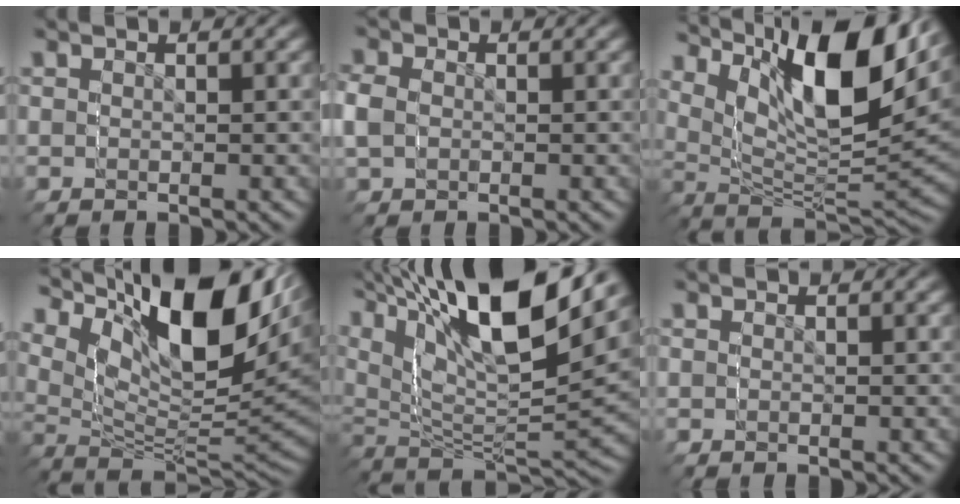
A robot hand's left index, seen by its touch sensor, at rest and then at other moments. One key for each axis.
{"total": 1.2, "fx": -0.3, "fy": 0.7, "fz": -0.9, "tx": 0.005, "ty": -0.020, "tz": 0.000}
{"total": 11.3, "fx": 6.3, "fy": 5.6, "fz": 7.5, "tx": -0.141, "ty": 0.027, "tz": 0.080}
{"total": 12.5, "fx": 5.6, "fy": 6.8, "fz": 8.9, "tx": -0.161, "ty": 0.025, "tz": 0.074}
{"total": 12.4, "fx": 7.7, "fy": 6.4, "fz": 7.4, "tx": -0.154, "ty": 0.024, "tz": 0.104}
{"total": 1.0, "fx": 0.1, "fy": 1.0, "fz": 0.0, "tx": -0.003, "ty": -0.010, "tz": 0.002}